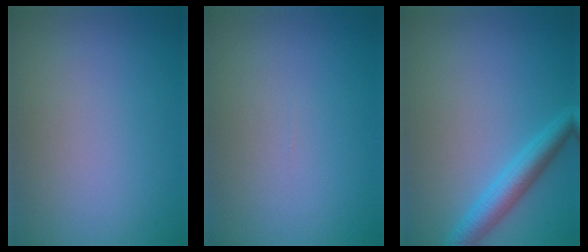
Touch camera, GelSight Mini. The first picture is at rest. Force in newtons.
{"total": 0.0}
{"total": 3.4, "press": 3.4, "slide": 0.1}